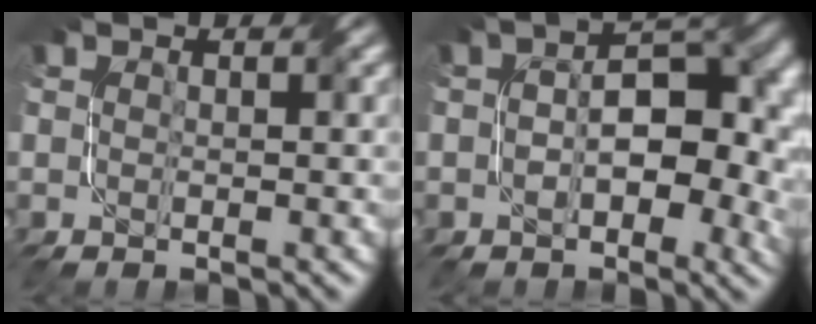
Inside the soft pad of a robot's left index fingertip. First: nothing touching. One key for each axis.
{"total": 8.0, "fx": -0.5, "fy": 4.3, "fz": 6.7, "tx": -0.090, "ty": 0.010, "tz": -0.014}